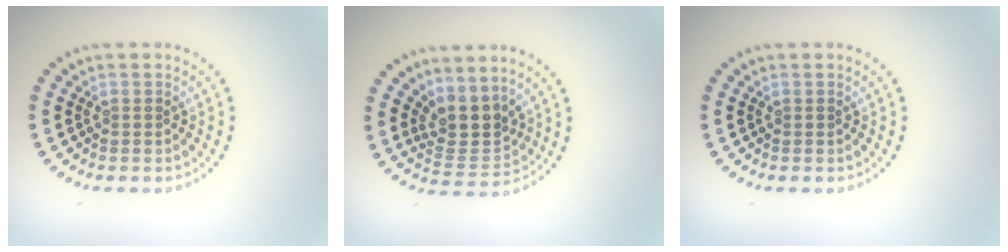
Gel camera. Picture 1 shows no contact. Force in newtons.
{"total": 3.3, "press": 2.5, "slide": 2.1}
{"total": 0.0}